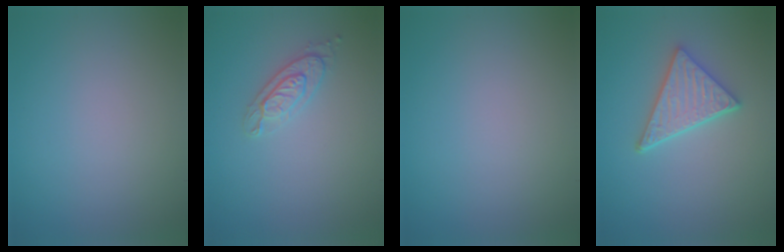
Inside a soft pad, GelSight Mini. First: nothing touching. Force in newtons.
{"total": 2.1, "press": 2.1, "slide": 0.5}
{"total": 0.0}
{"total": 4.3, "press": 3.6, "slide": 2.3}